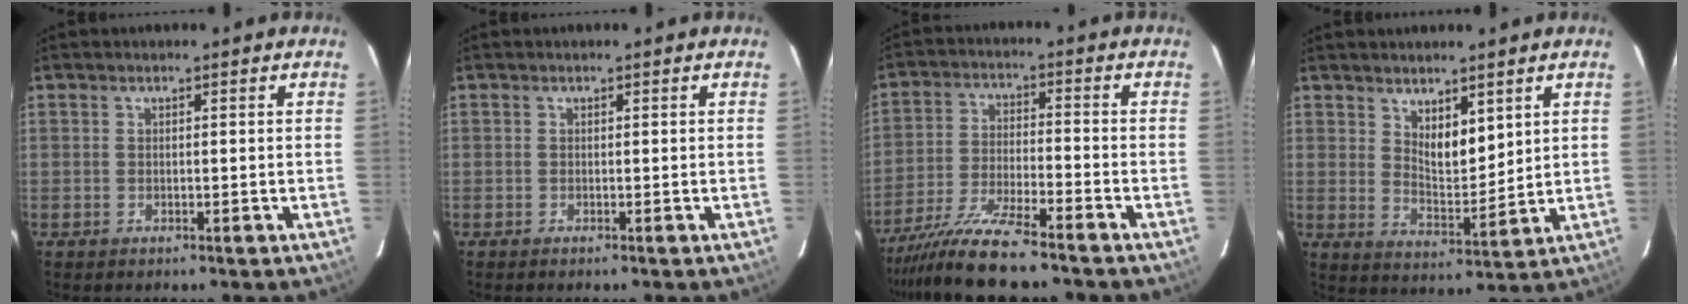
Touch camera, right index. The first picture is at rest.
{"total": 0.0}
{"total": 10.4, "force": [-8.9, 0.1, 5.5], "torque": [-0.099, -0.021, -0.159]}
{"total": 5.7, "force": [3.2, 2.2, 4.2], "torque": [-0.077, -0.013, 0.066]}